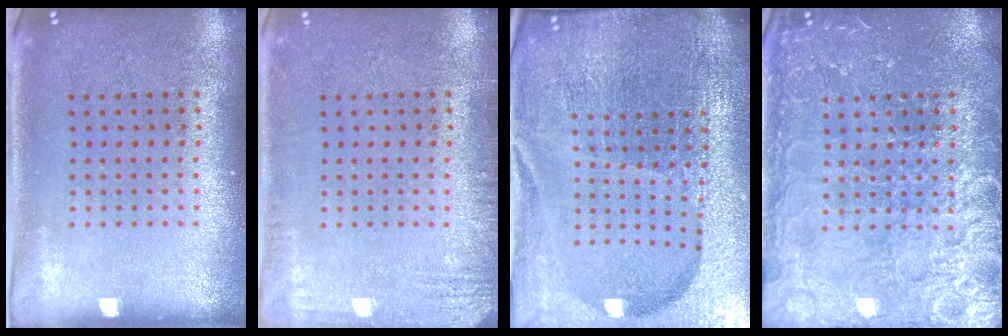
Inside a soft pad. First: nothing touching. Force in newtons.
{"total": 2.1, "press": 2.1, "slide": 0.2}
{"total": 6.8, "press": 5.9, "slide": 3.4}
{"total": 6.6, "press": 6.6, "slide": 0.9}